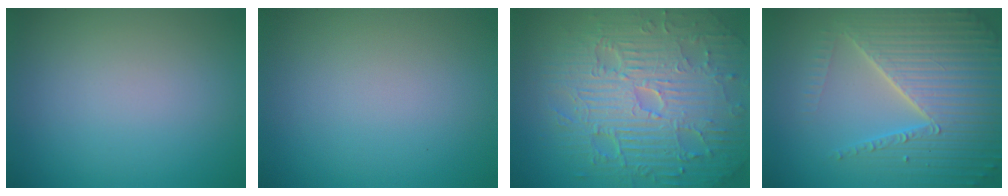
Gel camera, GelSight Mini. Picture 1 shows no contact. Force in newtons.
{"total": 0.0}
{"total": 11.2, "press": 7.3, "slide": 8.5}
{"total": 6.4, "press": 6.2, "slide": 1.5}